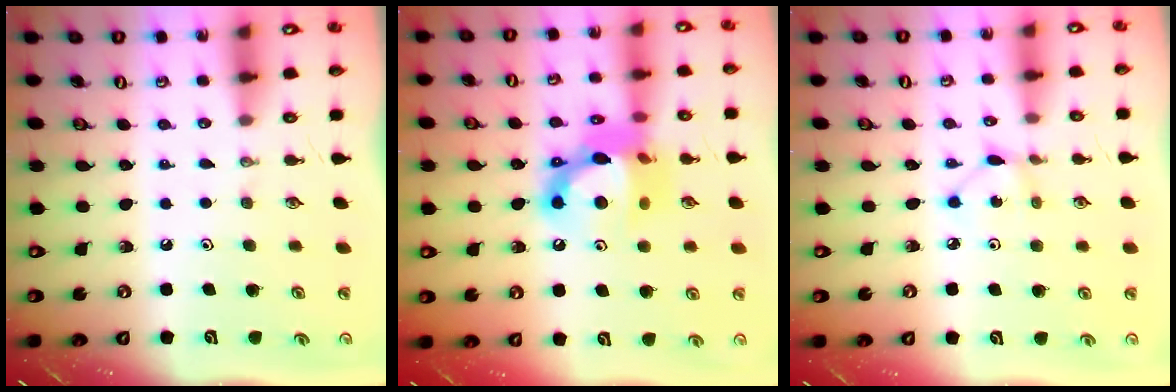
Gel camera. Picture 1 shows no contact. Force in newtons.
{"total": 14.6, "press": 14.5, "slide": 1.5}
{"total": 2.9, "press": 2.9, "slide": 0.2}